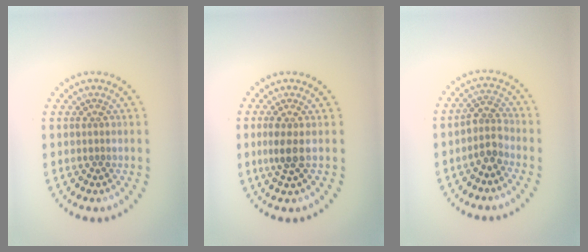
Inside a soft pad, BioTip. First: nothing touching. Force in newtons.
{"total": 2.0, "press": 1.7, "slide": 1.1}
{"total": 2.4, "press": 2.0, "slide": 1.3}